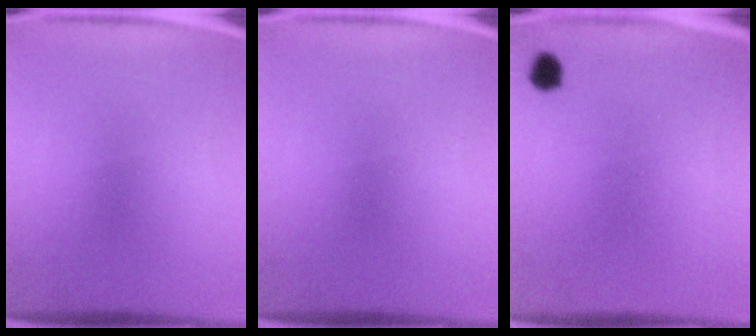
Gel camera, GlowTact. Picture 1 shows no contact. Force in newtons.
{"total": 0.0}
{"total": 3.9}